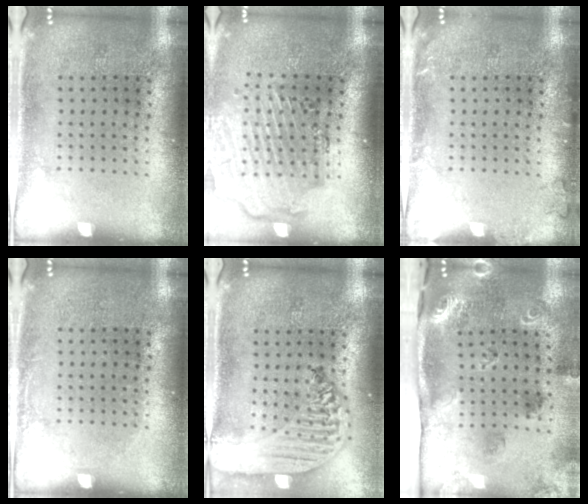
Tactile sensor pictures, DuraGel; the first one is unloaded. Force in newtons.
{"total": 2.8, "press": 2.3, "slide": 1.6}
{"total": 1.0, "press": 1.0, "slide": 0.1}
{"total": 0.7, "press": 0.7, "slide": 0.1}
{"total": 2.9, "press": 2.3, "slide": 1.7}
{"total": 2.1, "press": 1.8, "slide": 1.1}